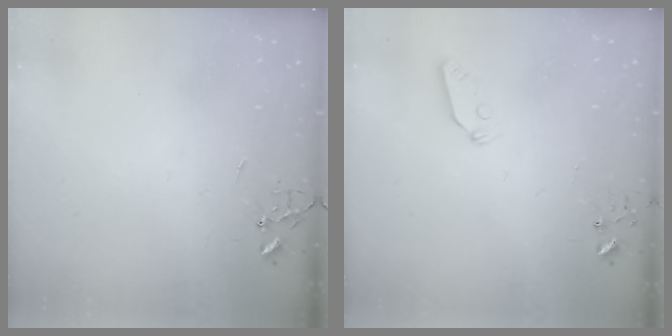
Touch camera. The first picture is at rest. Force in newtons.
{"total": 4.6, "press": 4.6, "slide": 0.3}